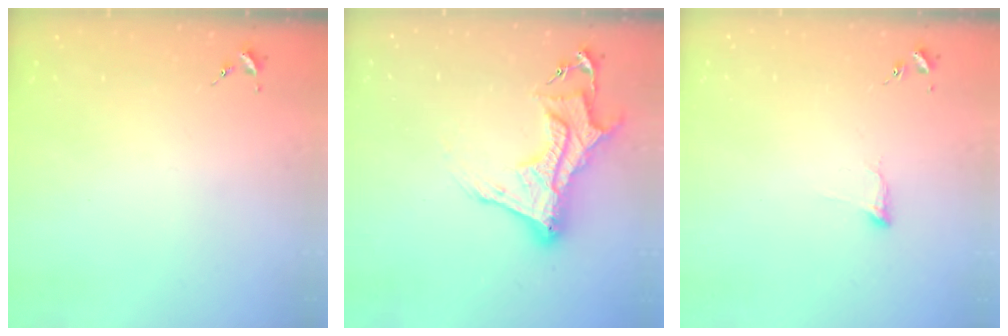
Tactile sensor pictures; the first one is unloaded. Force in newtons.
{"total": 15.2, "press": 15.1, "slide": 1.2}
{"total": 4.7, "press": 4.7, "slide": 0.7}